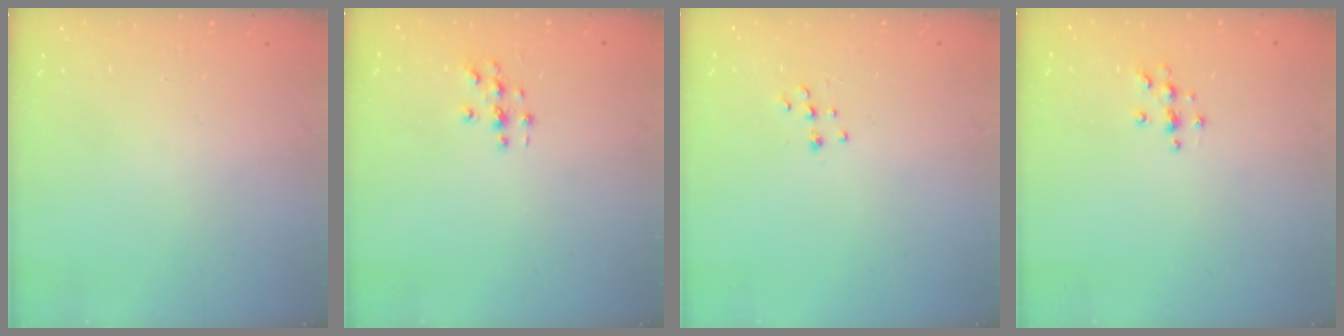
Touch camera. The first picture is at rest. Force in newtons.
{"total": 2.8, "press": 2.8, "slide": 0.3}
{"total": 5.3, "press": 5.2, "slide": 0.7}
{"total": 6.3, "press": 6.3, "slide": 0.8}